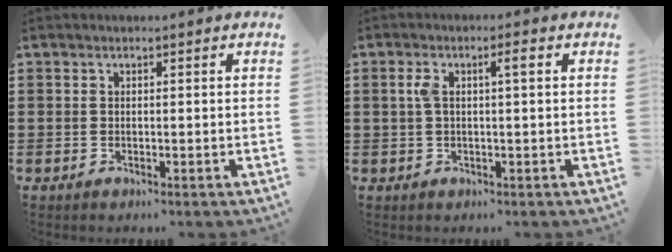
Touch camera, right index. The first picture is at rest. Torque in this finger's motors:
{"motor_torque": [0.34, -0.17, 0.11, 0.03]}